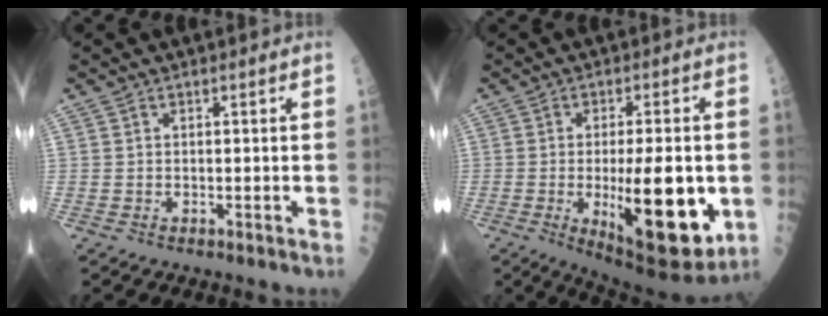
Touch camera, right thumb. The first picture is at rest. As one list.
[{"total": 19.2, "force": [-3.4, 6.5, 17.8], "torque": [-0.247, -0.020, -0.031]}]